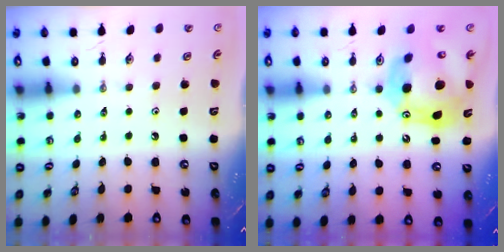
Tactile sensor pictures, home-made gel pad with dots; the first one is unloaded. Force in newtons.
{"total": 17.8, "press": 17.7, "slide": 1.7}